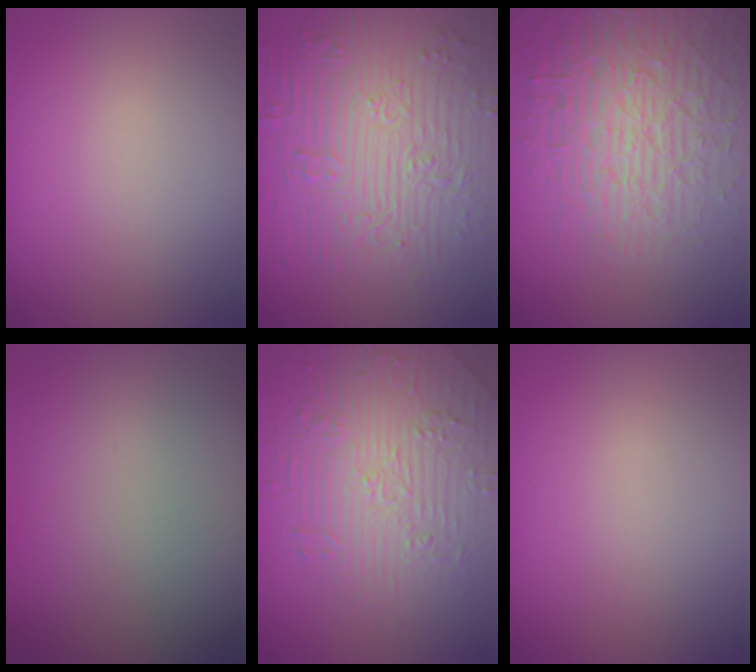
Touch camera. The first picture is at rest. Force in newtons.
{"total": 9.1, "press": 6.6, "slide": 6.3}
{"total": 7.3, "press": 7.1, "slide": 1.8}
{"total": 0.0}
{"total": 4.6, "press": 4.5, "slide": 0.5}
{"total": 0.0}